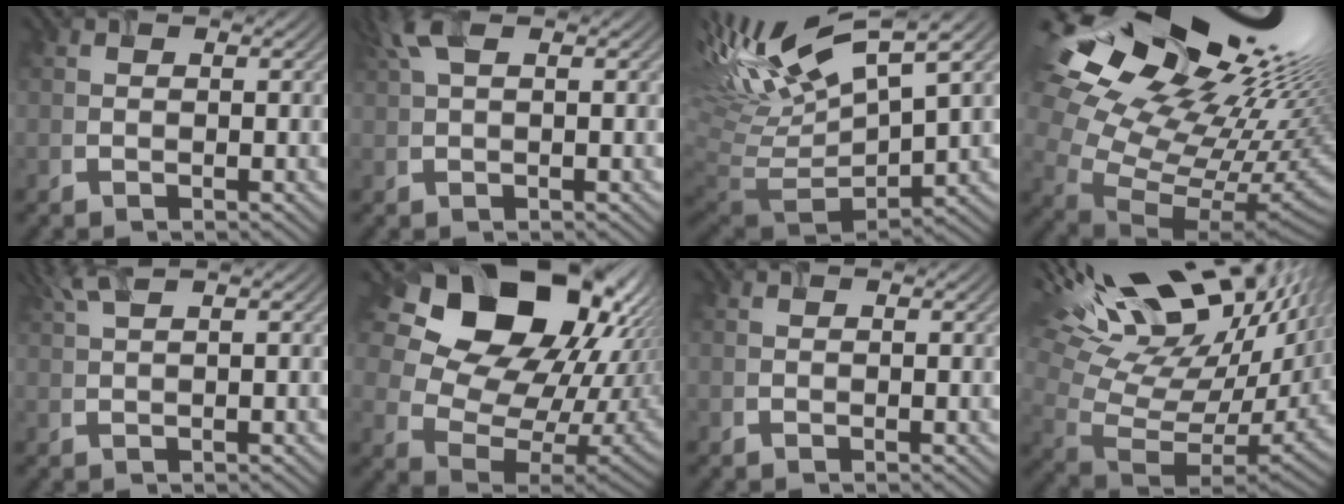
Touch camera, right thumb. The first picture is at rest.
{"total": 3.3, "force": [1.5, 0.9, 2.8], "torque": [-0.066, 0.011, 0.029]}
{"total": 14.7, "force": [6.0, 5.9, 12.1], "torque": [-0.265, 0.005, 0.120]}
{"total": 21.5, "force": [9.3, 12.9, 14.4], "torque": [-0.299, 0.035, 0.176]}
{"total": 3.5, "force": [1.9, 0.6, 2.9], "torque": [-0.057, 0.017, 0.042]}
{"total": 20.1, "force": [9.4, 14.0, 11.0], "torque": [-0.203, 0.028, 0.187]}
{"total": 0.0}
{"total": 20.6, "force": [11.9, 9.4, 14.0], "torque": [-0.262, 0.035, 0.215]}